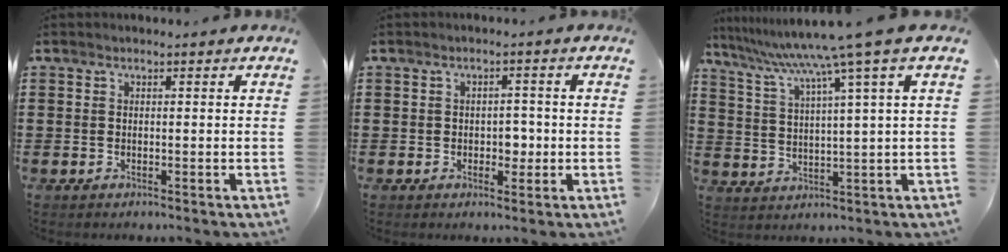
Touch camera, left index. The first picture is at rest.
{"total": 2.8, "force": [-0.5, 1.8, 2.0], "torque": [-0.034, 0.001, -0.013]}
{"total": 8.8, "force": [6.0, -1.8, 6.1], "torque": [-0.141, -0.041, 0.093]}